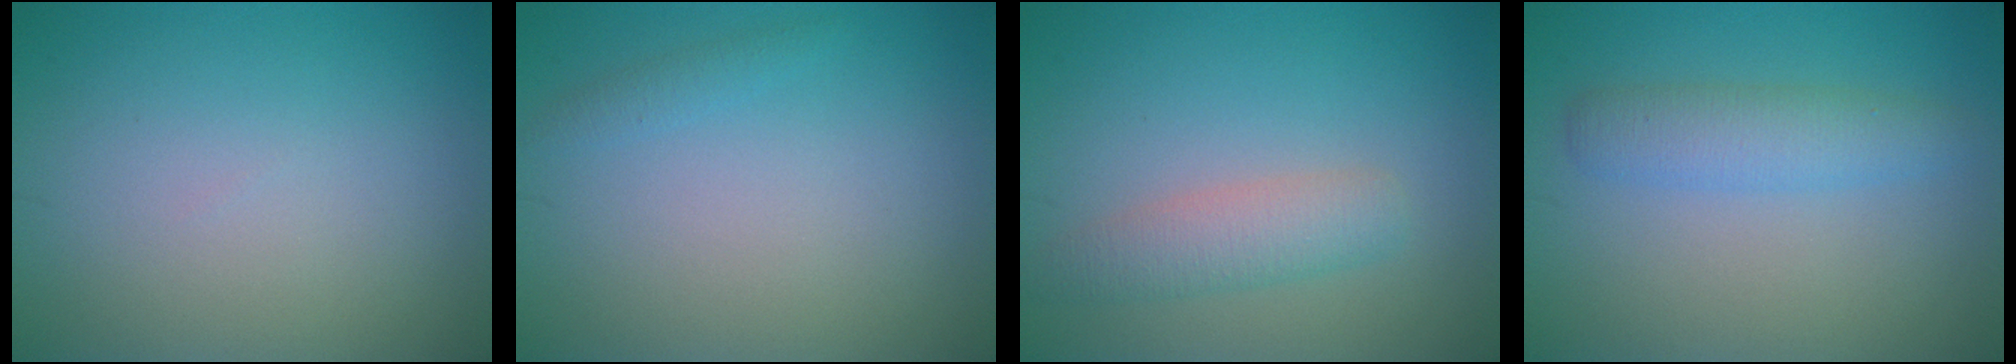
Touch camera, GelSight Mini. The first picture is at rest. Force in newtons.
{"total": 0.8, "press": 0.8, "slide": 0.2}
{"total": 3.0, "press": 3.0, "slide": 0.1}
{"total": 2.9, "press": 2.9, "slide": 0.1}